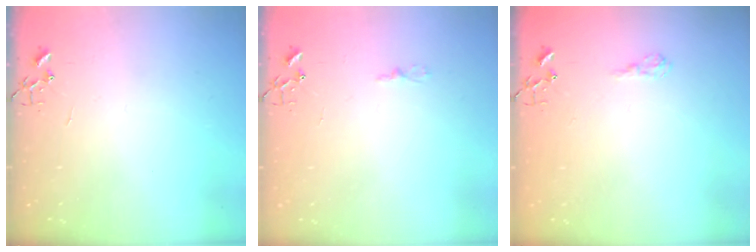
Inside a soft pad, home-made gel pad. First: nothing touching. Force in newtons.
{"total": 2.4, "press": 2.4, "slide": 0.3}
{"total": 6.8, "press": 6.8, "slide": 0.8}